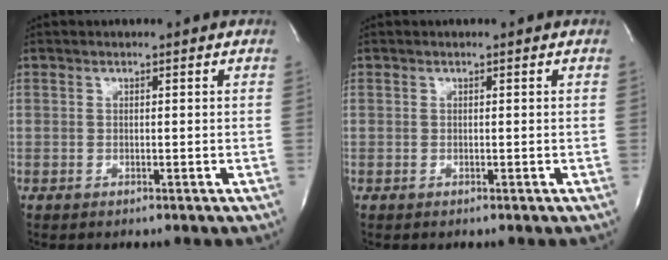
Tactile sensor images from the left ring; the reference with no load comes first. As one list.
[{"total": 0.0}]